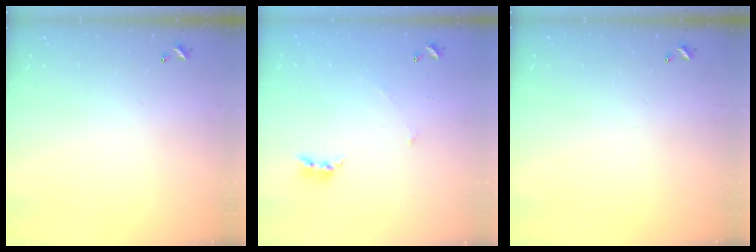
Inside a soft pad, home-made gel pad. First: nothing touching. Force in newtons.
{"total": 4.8, "press": 4.7, "slide": 0.8}
{"total": 0.0}